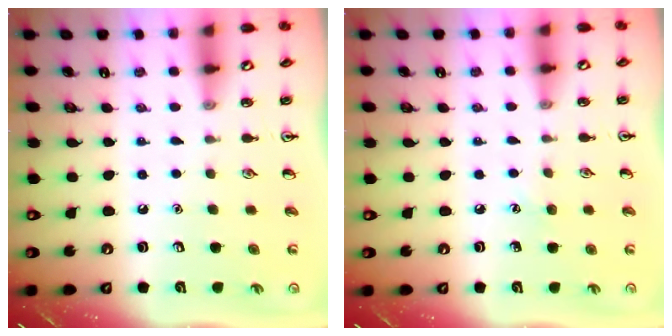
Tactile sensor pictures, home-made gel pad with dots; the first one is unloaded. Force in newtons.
{"total": 3.9, "press": 3.7, "slide": 1.2}